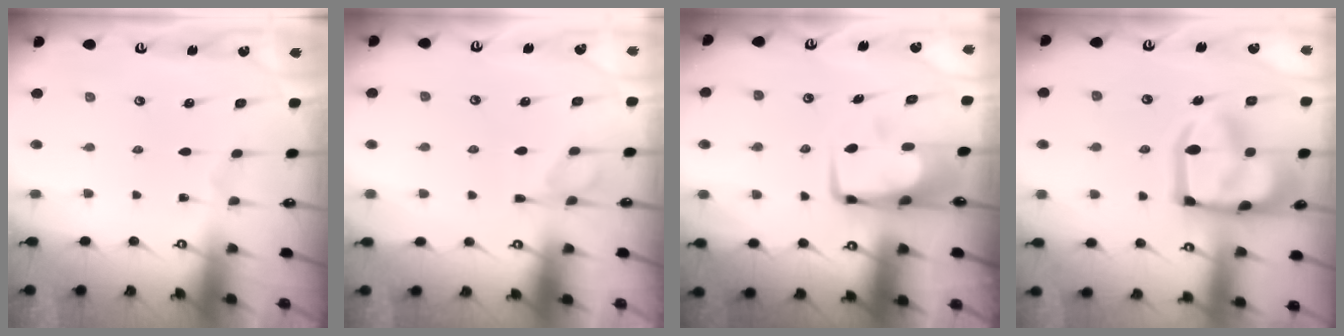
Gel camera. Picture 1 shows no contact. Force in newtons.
{"total": 1.1, "press": 0.4, "slide": 1.0}
{"total": 8.1, "press": 8.0, "slide": 0.8}
{"total": 15.7, "press": 15.6, "slide": 2.0}